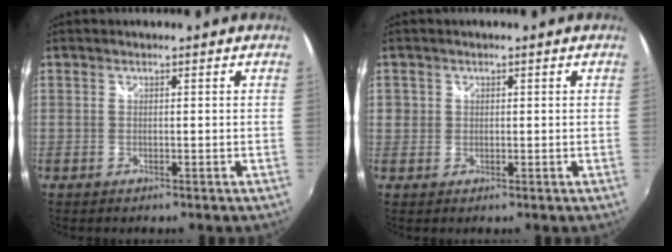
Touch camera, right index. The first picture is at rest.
{"total": 2.3, "force": [0.2, 2.2, 0.6], "torque": [-0.010, 0.000, 0.002]}